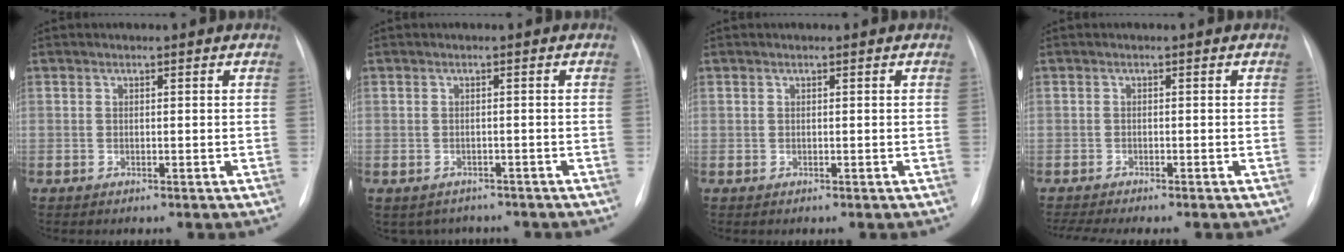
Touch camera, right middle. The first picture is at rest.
{"total": 4.3, "force": [-3.6, 2.5, 0.2], "torque": [0.000, 0.011, -0.044]}
{"total": 0.0}
{"total": 4.0, "force": [-3.6, -0.1, 1.9], "torque": [-0.031, -0.005, -0.054]}